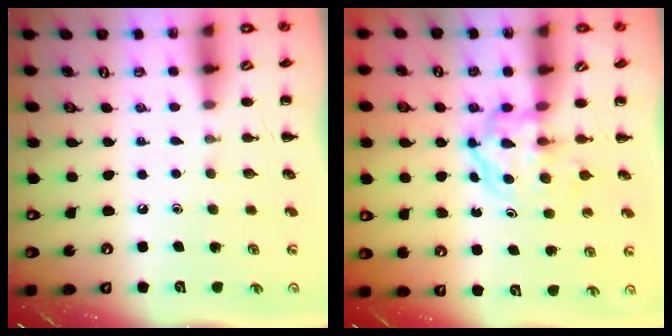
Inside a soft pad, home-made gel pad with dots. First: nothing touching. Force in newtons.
{"total": 3.9, "press": 3.9, "slide": 0.4}